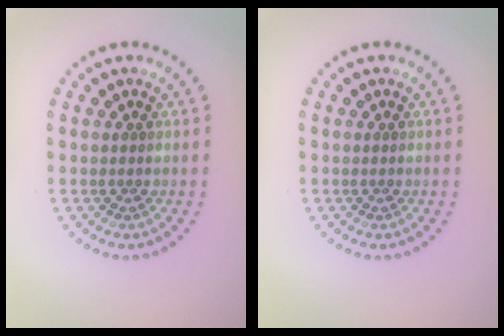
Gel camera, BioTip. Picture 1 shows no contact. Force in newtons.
{"total": 0.0}